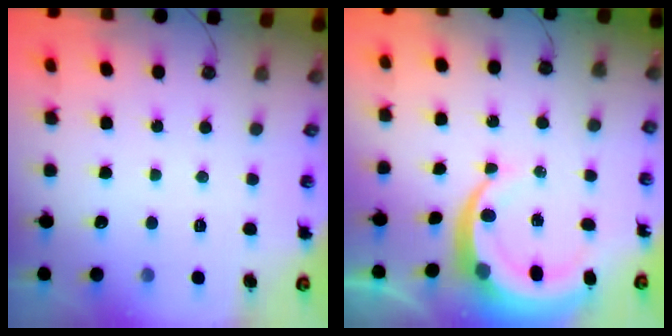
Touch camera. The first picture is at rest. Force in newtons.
{"total": 8.9, "press": 8.8, "slide": 1.0}